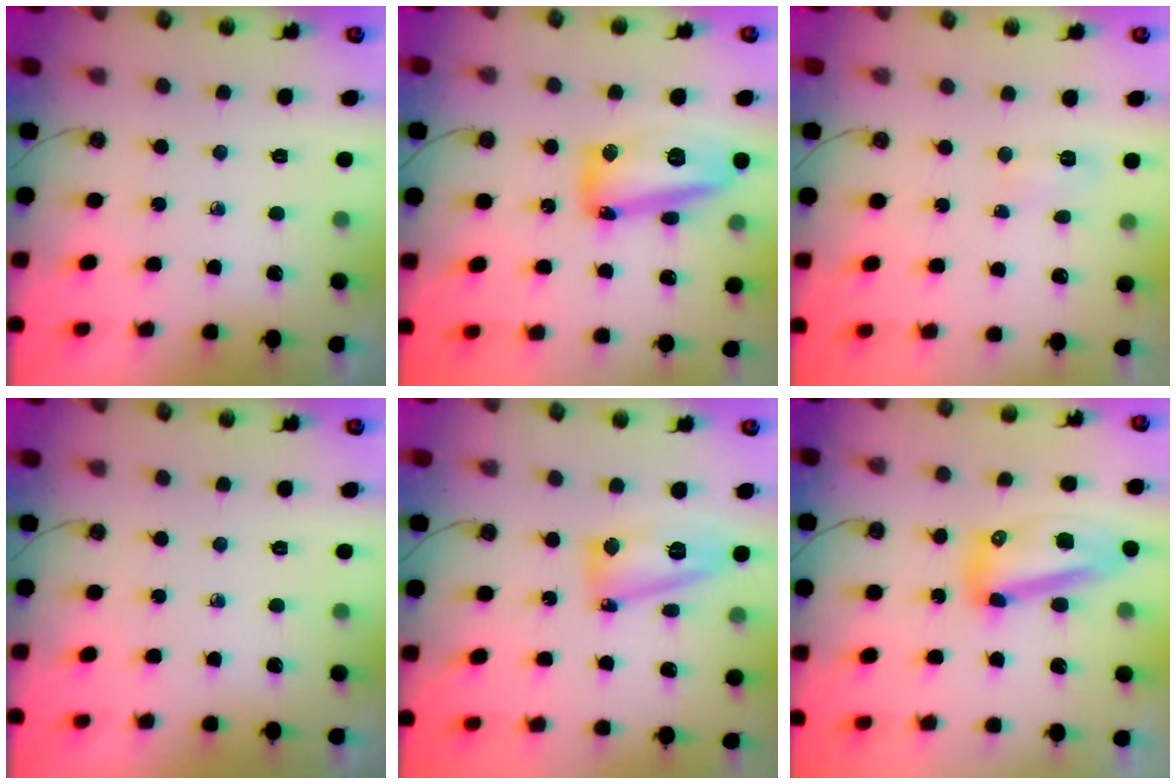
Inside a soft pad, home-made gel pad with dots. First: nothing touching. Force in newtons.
{"total": 15.0, "press": 14.8, "slide": 2.5}
{"total": 3.7, "press": 3.6, "slide": 0.5}
{"total": 0.0}
{"total": 11.3, "press": 11.2, "slide": 1.3}
{"total": 12.7, "press": 12.5, "slide": 1.8}